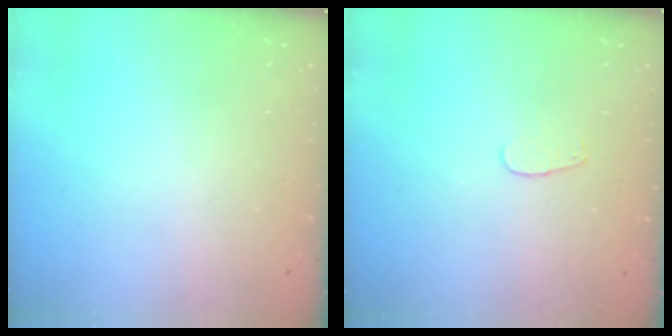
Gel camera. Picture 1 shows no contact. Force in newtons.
{"total": 3.4, "press": 3.4, "slide": 0.4}